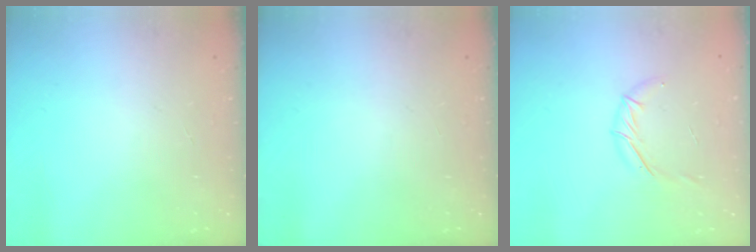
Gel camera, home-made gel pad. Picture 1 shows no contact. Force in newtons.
{"total": 0.0}
{"total": 5.8, "press": 5.7, "slide": 1.3}